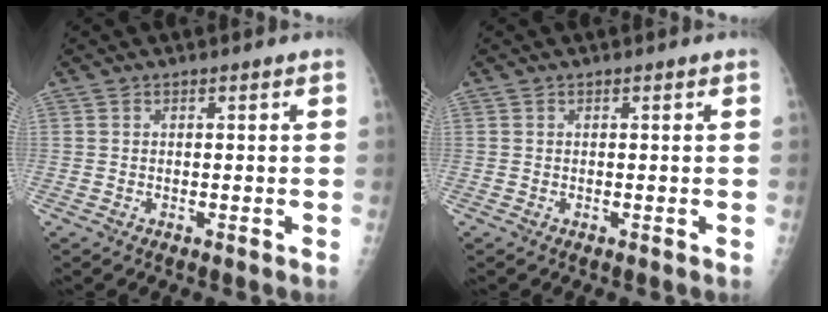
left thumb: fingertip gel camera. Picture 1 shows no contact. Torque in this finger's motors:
{"motor_torque": [0.00, 0.00, -0.04, -0.04, 0.00]}